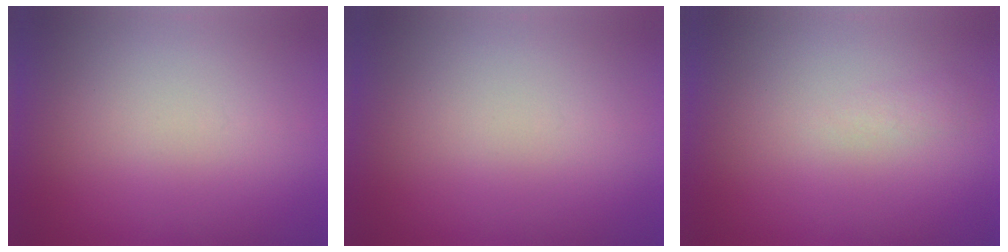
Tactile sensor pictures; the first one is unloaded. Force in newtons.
{"total": 0.0}
{"total": 1.2}